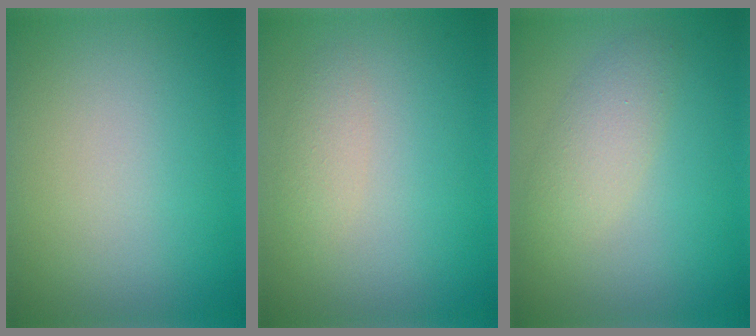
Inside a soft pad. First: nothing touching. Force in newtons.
{"total": 1.4, "press": 1.4, "slide": 0.1}
{"total": 2.8, "press": 2.8, "slide": 0.1}